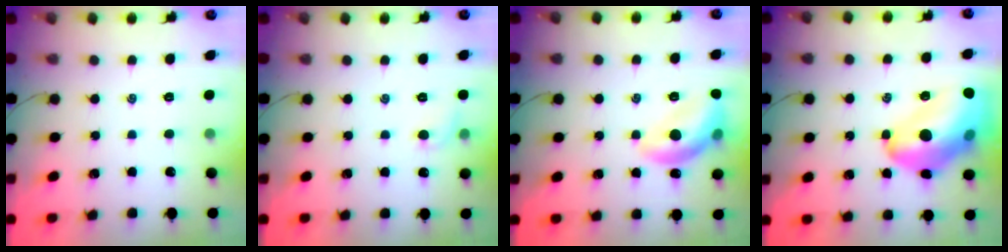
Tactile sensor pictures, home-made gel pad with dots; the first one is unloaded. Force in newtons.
{"total": 4.8, "press": 4.6, "slide": 1.5}
{"total": 12.5, "press": 12.4, "slide": 1.0}
{"total": 21.9, "press": 21.5, "slide": 4.0}